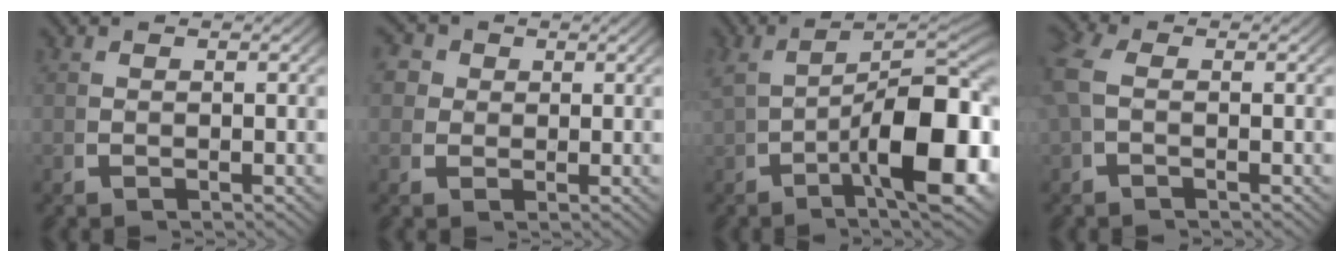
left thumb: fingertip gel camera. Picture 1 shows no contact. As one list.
[{"total": 4.1, "force": [1.3, 3.5, 1.6], "torque": [-0.040, -0.006, 0.019]}, {"total": 14.0, "force": [-0.5, 6.7, 12.2], "torque": [-0.181, -0.028, 0.007]}, {"total": 2.6, "force": [0.0, 1.9, 1.8], "torque": [-0.054, 0.001, 0.000]}]